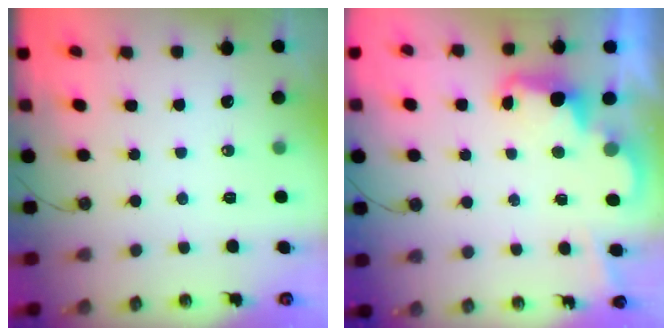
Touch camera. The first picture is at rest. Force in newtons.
{"total": 2.5, "press": 2.5, "slide": 0.6}